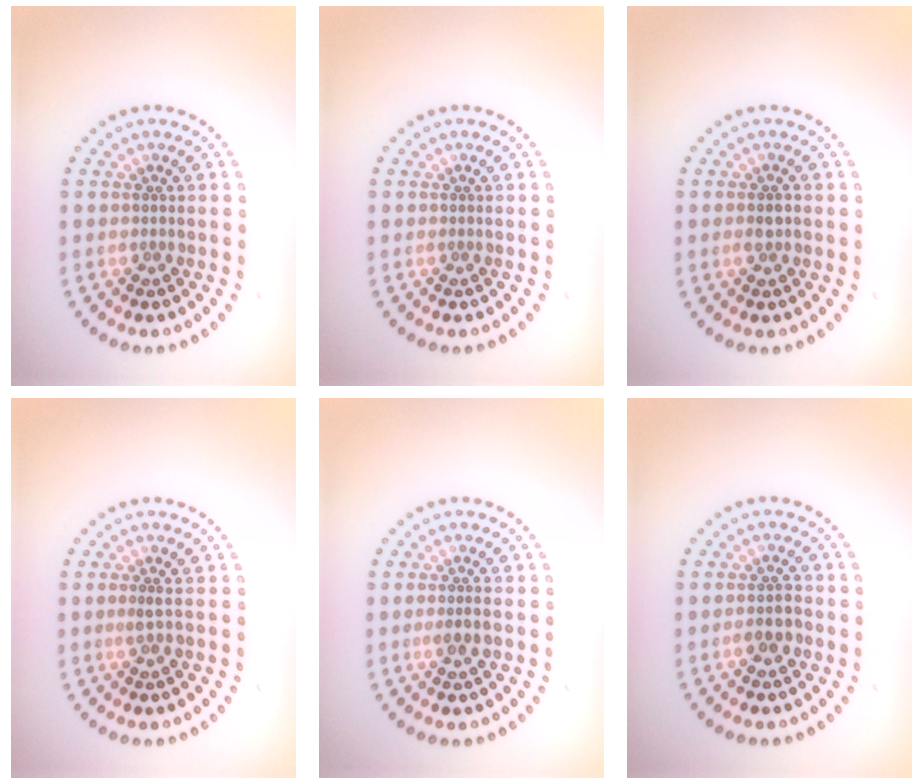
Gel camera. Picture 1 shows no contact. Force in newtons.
{"total": 0.0}
{"total": 1.3, "press": 1.3, "slide": 0.3}
{"total": 0.8, "press": 0.4, "slide": 0.6}
{"total": 1.2, "press": 1.0, "slide": 0.6}
{"total": 1.7, "press": 1.6, "slide": 0.5}